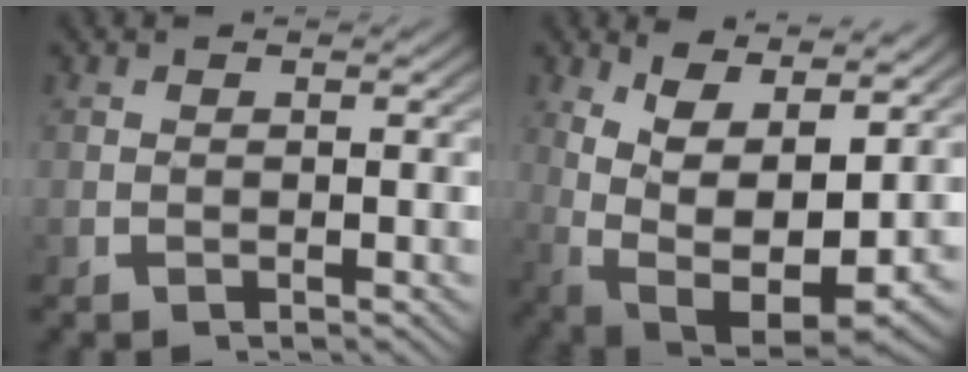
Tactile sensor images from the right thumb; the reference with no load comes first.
{"total": 12.4, "force": [-0.2, 8.0, 9.4], "torque": [-0.212, -0.069, 0.027]}